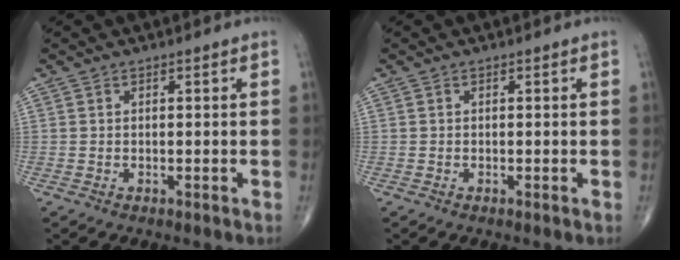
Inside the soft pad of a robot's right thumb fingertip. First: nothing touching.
{"total": 0.0}